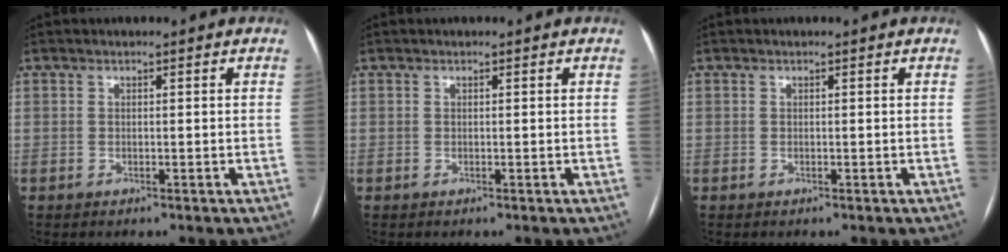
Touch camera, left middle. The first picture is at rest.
{"total": 0.0}
{"total": 0.0}